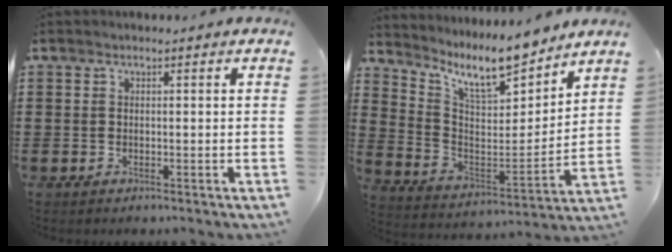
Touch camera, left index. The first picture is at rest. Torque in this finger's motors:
{"motor_torque": [0.24, 0.13, 0.51, 0.09]}